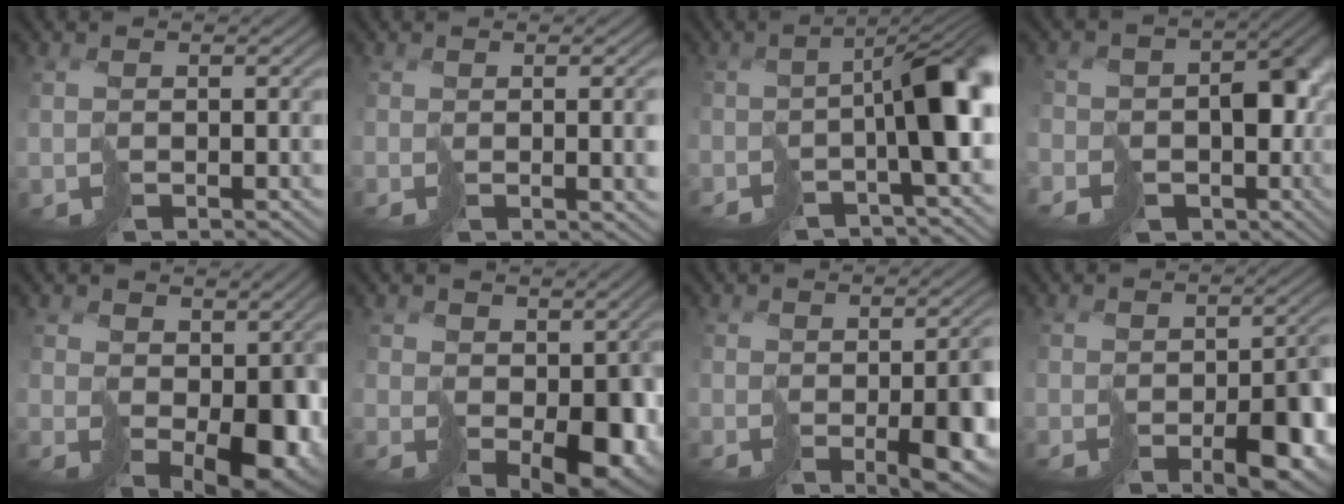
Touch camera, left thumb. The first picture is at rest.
{"total": 2.8, "force": [-0.2, 0.9, 2.6], "torque": [-0.033, -0.016, 0.018]}
{"total": 7.6, "force": [-3.0, 2.1, 6.7], "torque": [-0.087, -0.009, -0.047]}
{"total": 13.0, "force": [-4.5, 10.9, 5.5], "torque": [-0.110, -0.024, -0.066]}
{"total": 8.6, "force": [0.4, 6.0, 6.1], "torque": [-0.102, -0.041, 0.027]}
{"total": 7.0, "force": [0.1, 5.0, 4.9], "torque": [-0.082, -0.034, 0.016]}
{"total": 5.9, "force": [-1.8, 2.2, 5.2], "torque": [-0.072, -0.024, -0.003]}
{"total": 6.1, "force": [-3.1, 2.8, 4.4], "torque": [-0.050, -0.018, -0.030]}